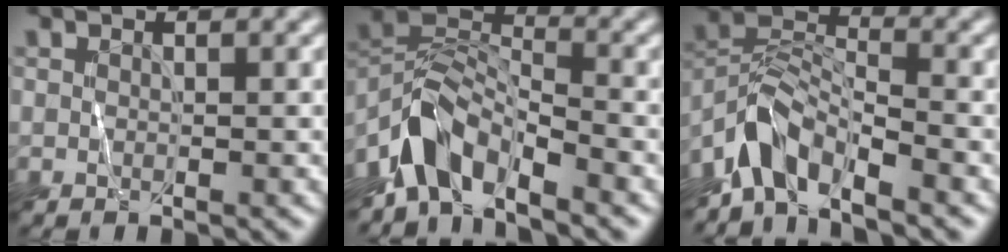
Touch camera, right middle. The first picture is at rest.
{"total": 5.4, "force": [-4.3, 2.1, 2.6], "torque": [-0.040, 0.006, -0.095]}
{"total": 4.8, "force": [-4.0, 1.5, 2.2], "torque": [-0.033, 0.007, -0.091]}